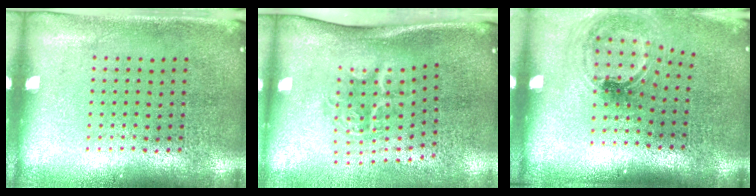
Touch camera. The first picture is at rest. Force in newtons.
{"total": 2.0, "press": 1.3, "slide": 1.5}
{"total": 1.2, "press": 1.0, "slide": 0.6}